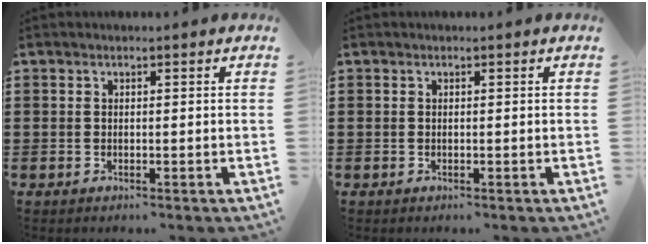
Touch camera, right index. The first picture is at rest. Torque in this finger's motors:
{"motor_torque": [0.00, 0.00, 0.00, 0.00]}